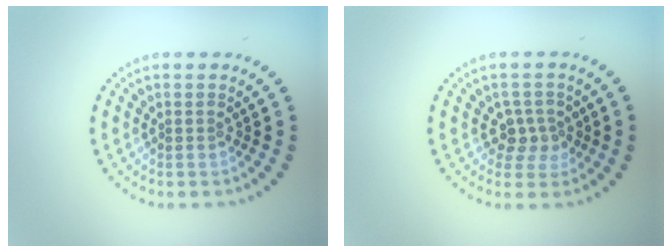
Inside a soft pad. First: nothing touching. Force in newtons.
{"total": 2.4, "press": 2.2, "slide": 1.1}